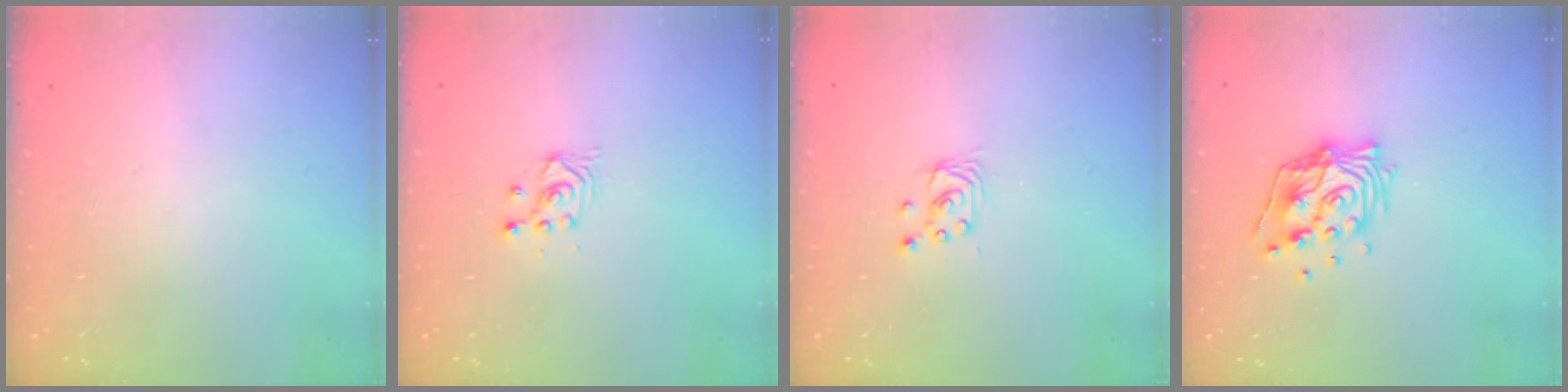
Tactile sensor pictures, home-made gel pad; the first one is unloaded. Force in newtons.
{"total": 2.5, "press": 2.5, "slide": 0.1}
{"total": 2.7, "press": 2.7, "slide": 0.2}
{"total": 13.4, "press": 13.4, "slide": 1.1}